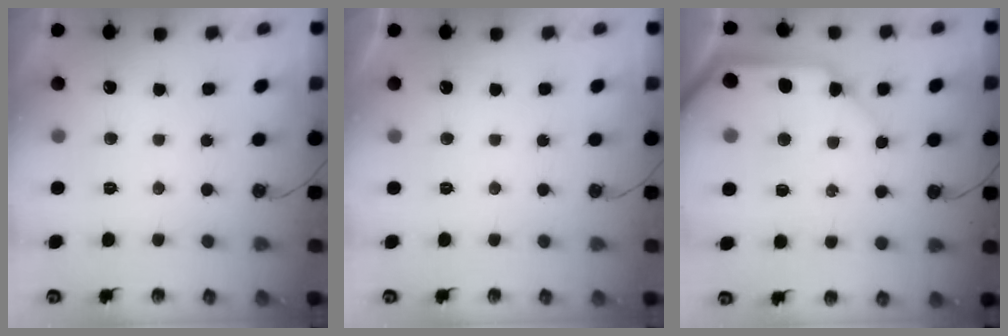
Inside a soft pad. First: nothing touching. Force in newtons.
{"total": 0.0}
{"total": 13.3, "press": 13.2, "slide": 1.7}